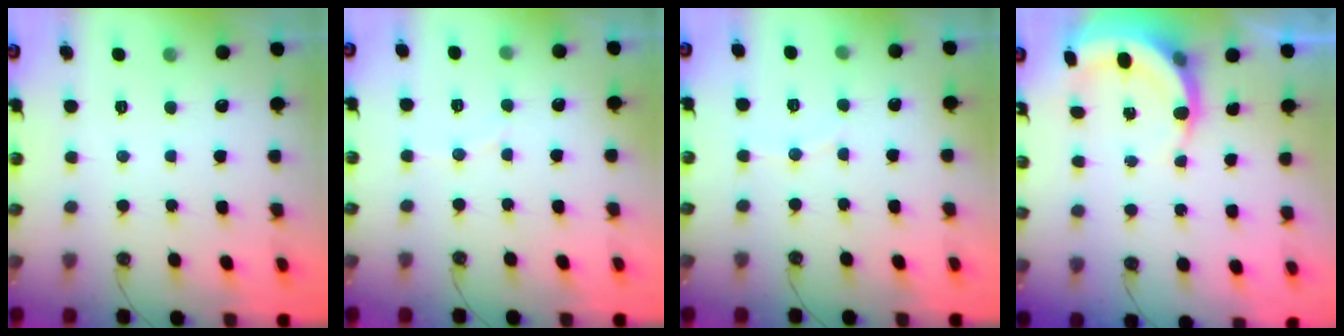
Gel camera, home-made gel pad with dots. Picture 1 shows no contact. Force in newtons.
{"total": 2.9, "press": 2.9, "slide": 0.3}
{"total": 4.0, "press": 3.6, "slide": 1.7}
{"total": 6.3, "press": 6.3, "slide": 0.7}